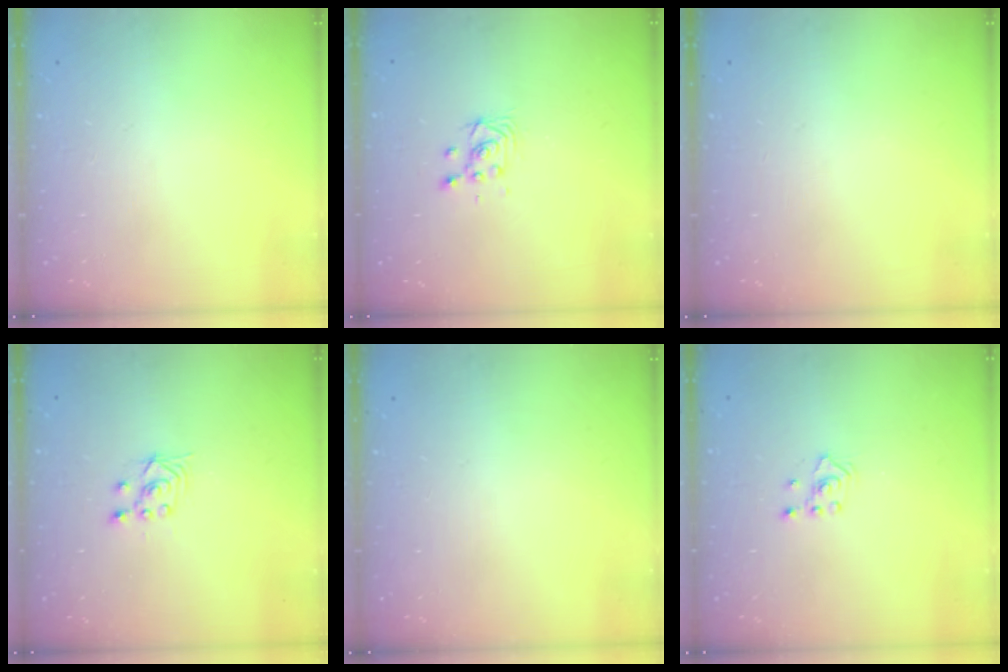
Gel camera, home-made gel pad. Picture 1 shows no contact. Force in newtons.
{"total": 3.3, "press": 3.2, "slide": 0.6}
{"total": 0.0}
{"total": 2.5, "press": 2.2, "slide": 1.2}
{"total": 0.0}
{"total": 2.4, "press": 2.2, "slide": 0.8}